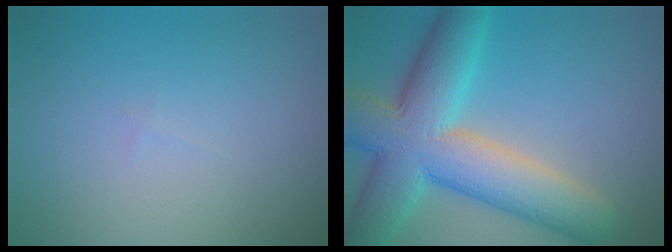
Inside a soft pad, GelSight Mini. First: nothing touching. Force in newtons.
{"total": 11.1, "press": 11.0, "slide": 0.4}